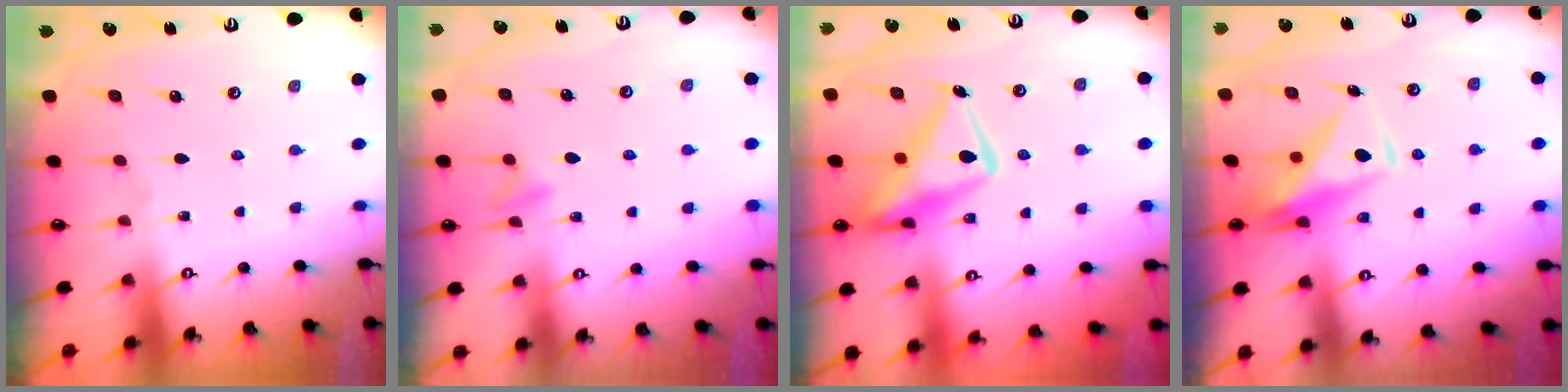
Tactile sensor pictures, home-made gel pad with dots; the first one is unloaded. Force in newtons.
{"total": 6.3, "press": 6.1, "slide": 1.4}
{"total": 16.1, "press": 16.1, "slide": 1.5}
{"total": 10.0, "press": 10.0, "slide": 1.2}